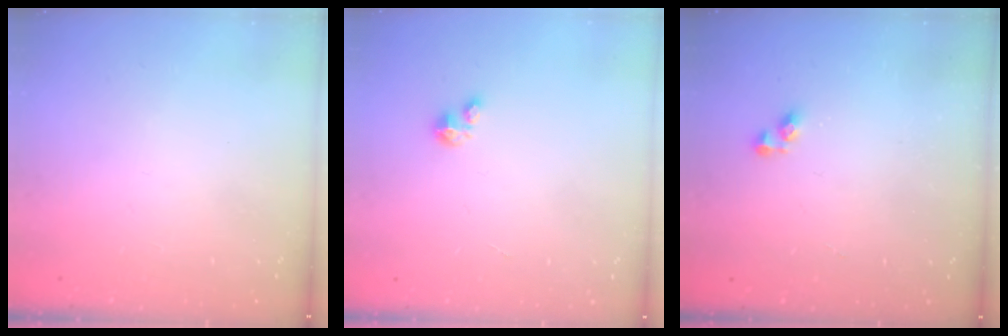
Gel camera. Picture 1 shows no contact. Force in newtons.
{"total": 1.0, "press": 1.0, "slide": 0.2}
{"total": 3.9, "press": 3.8, "slide": 0.7}